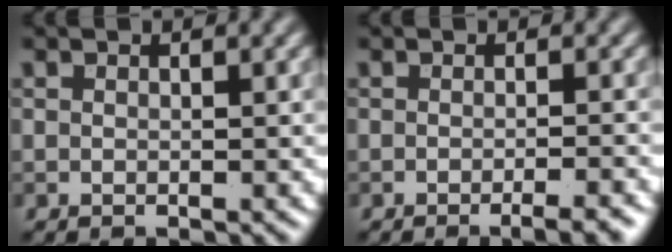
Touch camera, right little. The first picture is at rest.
{"total": 3.0, "force": [-1.8, 0.7, 2.3], "torque": [-0.020, 0.007, -0.029]}